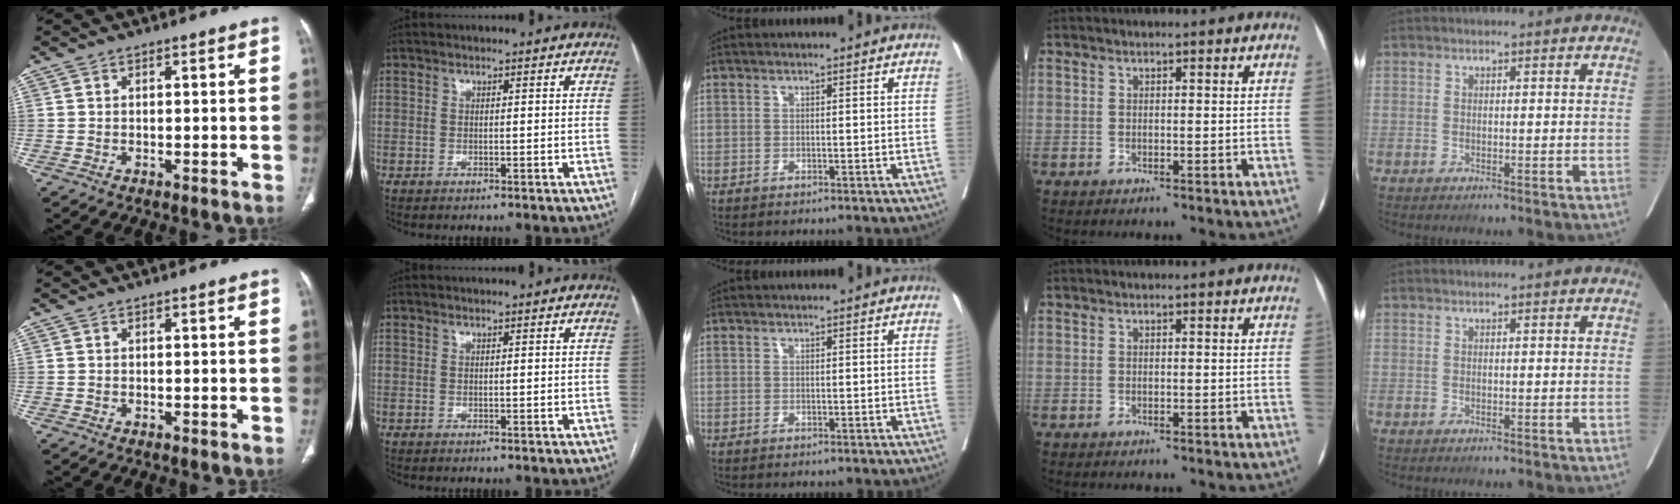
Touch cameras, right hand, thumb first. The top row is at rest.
{}